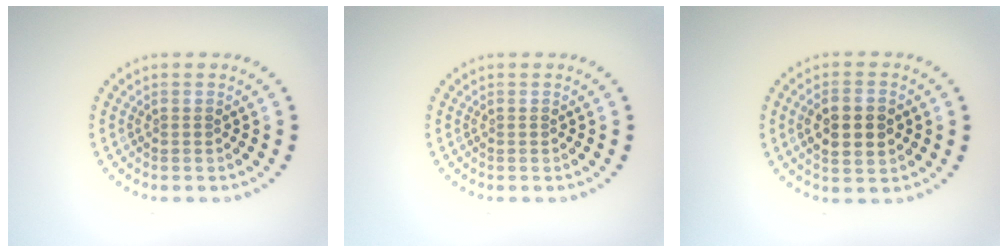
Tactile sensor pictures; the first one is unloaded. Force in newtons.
{"total": 0.0}
{"total": 3.8, "press": 3.7, "slide": 0.3}